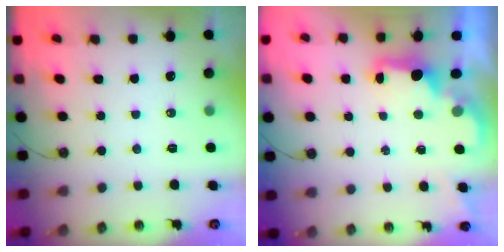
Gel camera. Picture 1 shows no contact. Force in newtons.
{"total": 2.4, "press": 2.2, "slide": 0.8}